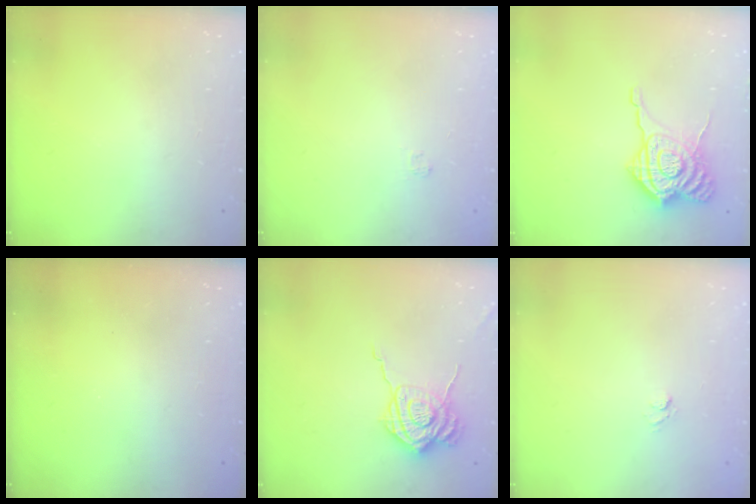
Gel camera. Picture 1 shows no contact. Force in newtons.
{"total": 1.7, "press": 1.2, "slide": 1.1}
{"total": 12.9, "press": 12.8, "slide": 1.3}
{"total": 2.4, "press": 2.2, "slide": 0.8}
{"total": 12.8, "press": 12.7, "slide": 1.2}
{"total": 3.6, "press": 3.4, "slide": 1.1}